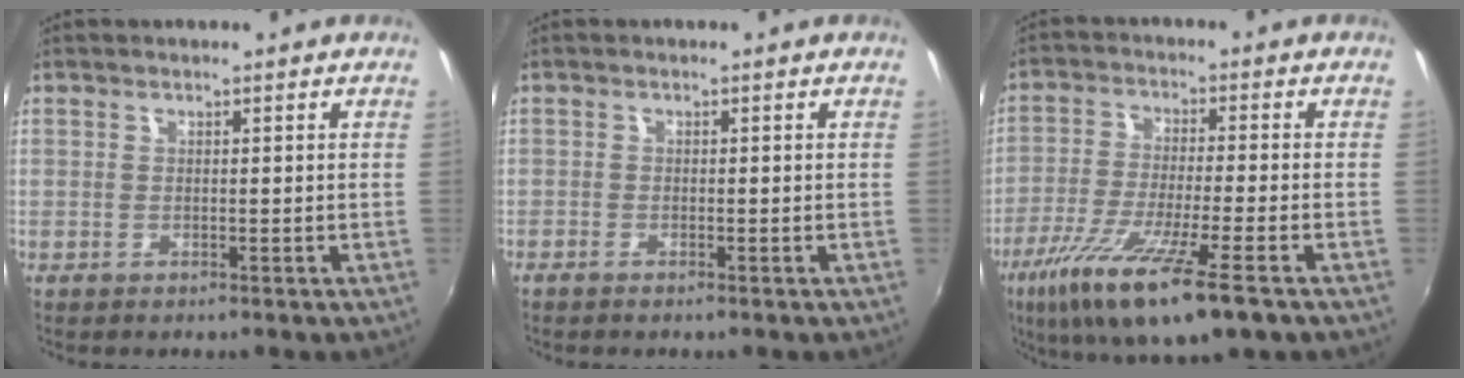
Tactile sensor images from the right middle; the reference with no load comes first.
{"total": 1.1, "force": [-0.9, 0.1, 0.5], "torque": [-0.012, -0.003, -0.020]}
{"total": 15.9, "force": [-8.9, 2.0, 13.0], "torque": [-0.260, -0.053, -0.162]}